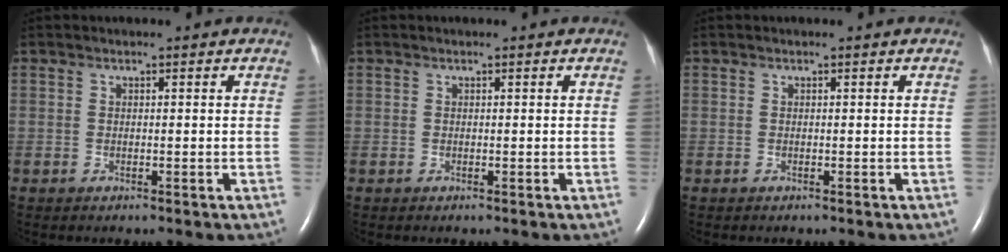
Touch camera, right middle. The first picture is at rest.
{"total": 0.0}
{"total": 0.0}